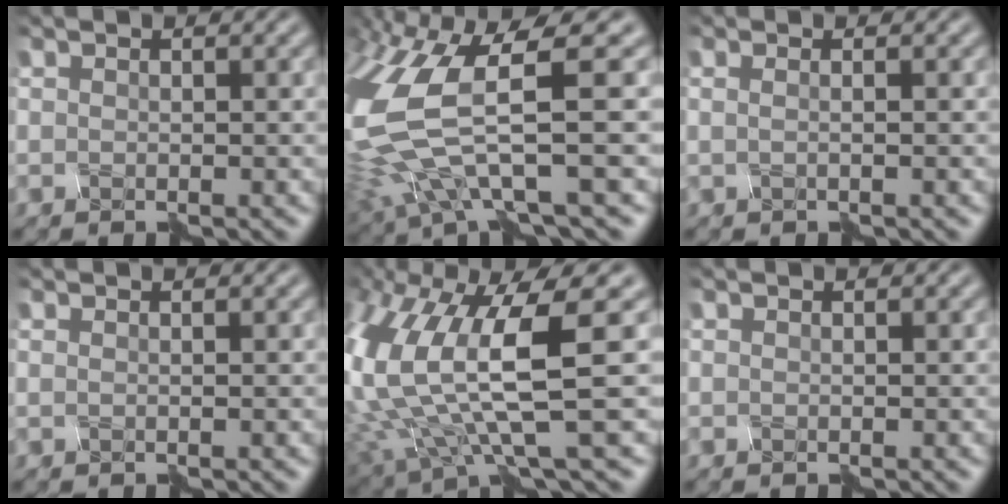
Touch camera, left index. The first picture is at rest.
{"total": 11.6, "force": [-1.3, 4.2, 10.7], "torque": [-0.262, -0.031, -0.013]}
{"total": 2.0, "force": [0.4, 1.1, 1.6], "torque": [-0.008, 0.015, -0.022]}
{"total": 0.0}
{"total": 11.1, "force": [1.8, 3.5, 10.4], "torque": [-0.225, -0.006, 0.042]}
{"total": 0.0}